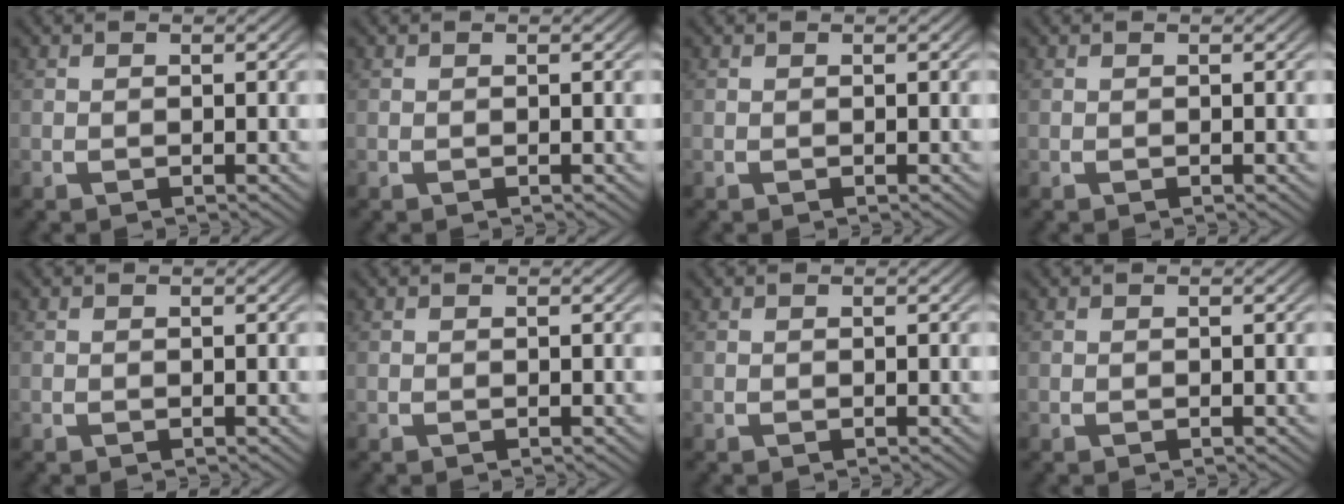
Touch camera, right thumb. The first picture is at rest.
{"total": 0.0}
{"total": 0.0}
{"total": 0.0}
{"total": 0.0}
{"total": 0.0}
{"total": 0.0}
{"total": 0.0}